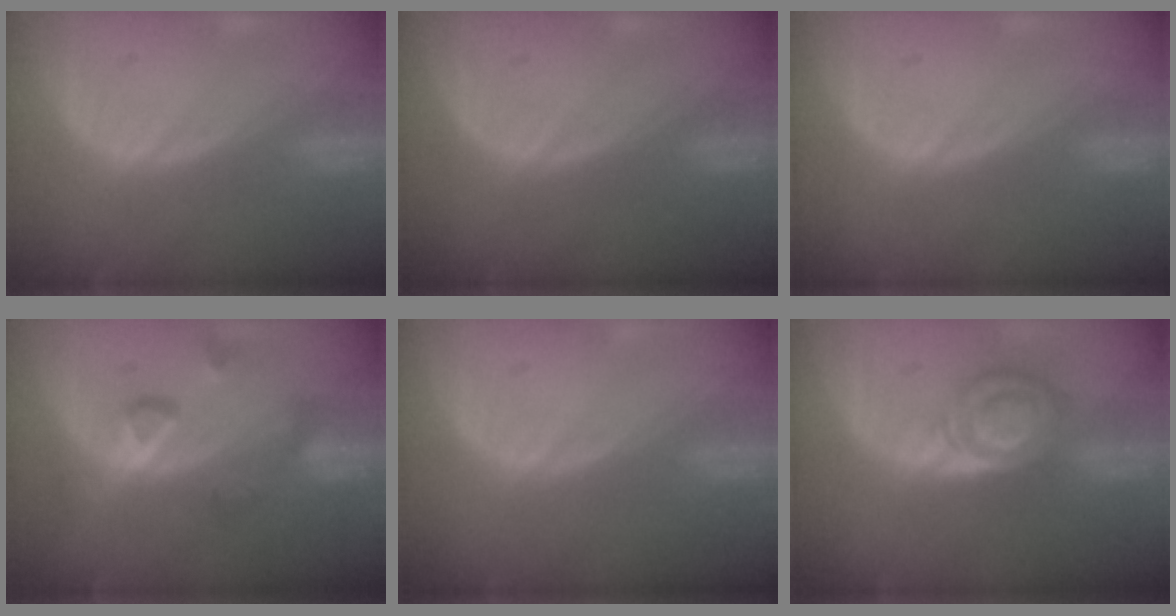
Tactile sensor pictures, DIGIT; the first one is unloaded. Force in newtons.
{"total": 0.0}
{"total": 0.0}
{"total": 5.8, "press": 5.7, "slide": 0.6}
{"total": 0.0}
{"total": 6.0, "press": 6.0, "slide": 0.2}